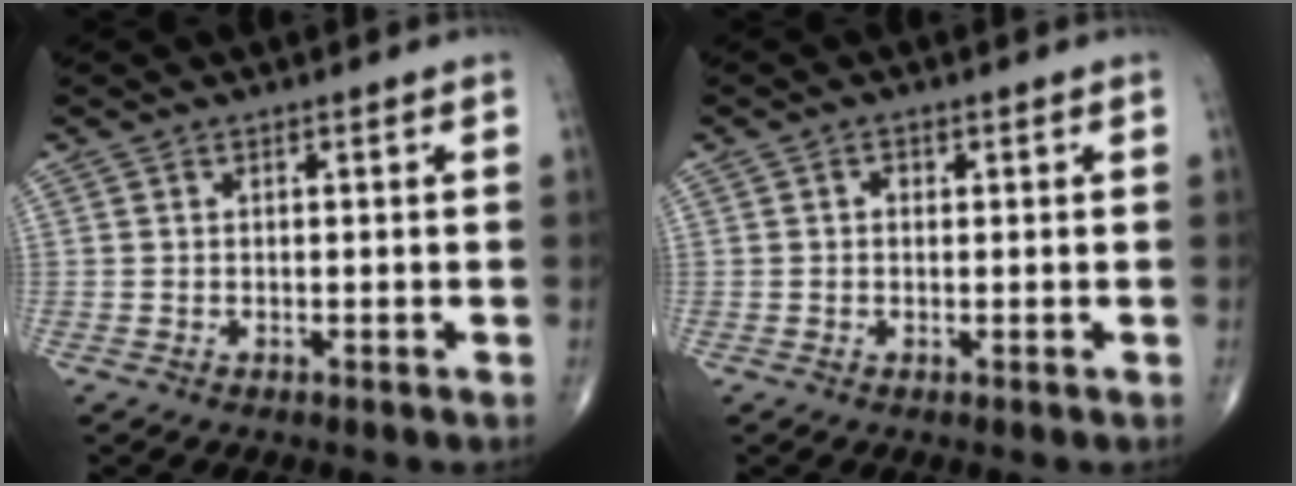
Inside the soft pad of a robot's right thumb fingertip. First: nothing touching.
{"total": 1.0, "force": [0.2, 0.8, 0.6], "torque": [-0.005, 0.002, 0.002]}